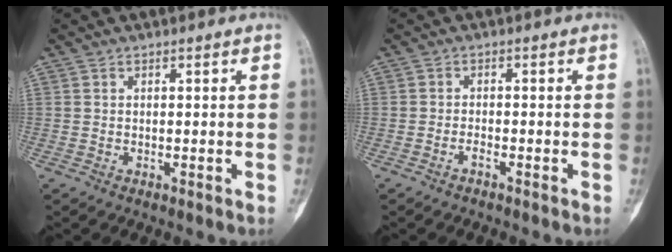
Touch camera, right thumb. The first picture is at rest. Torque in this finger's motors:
{"motor_torque": [-0.22, -0.16, -0.10, 0.02, -0.09]}